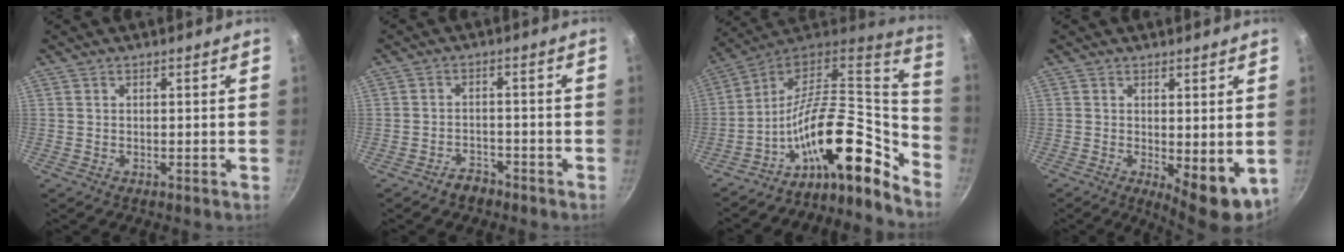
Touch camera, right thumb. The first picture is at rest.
{"total": 3.1, "force": [-2.5, 1.6, 0.8], "torque": [0.002, 0.031, -0.037]}
{"total": 20.1, "force": [-11.6, 8.4, 14.1], "torque": [-0.161, 0.082, -0.217]}
{"total": 7.8, "force": [-0.3, 3.1, 7.2], "torque": [-0.080, -0.011, 0.008]}